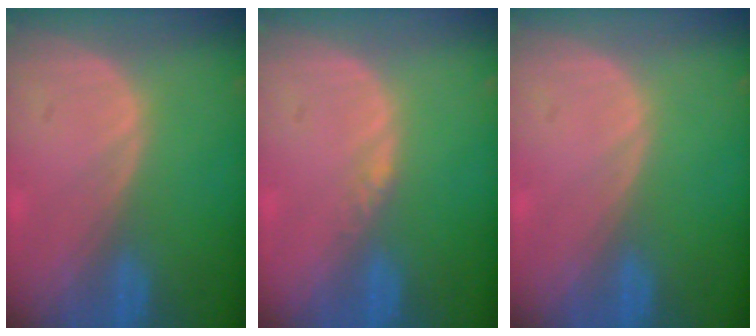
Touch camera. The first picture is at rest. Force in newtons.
{"total": 1.0, "press": 0.8, "slide": 0.6}
{"total": 0.0}